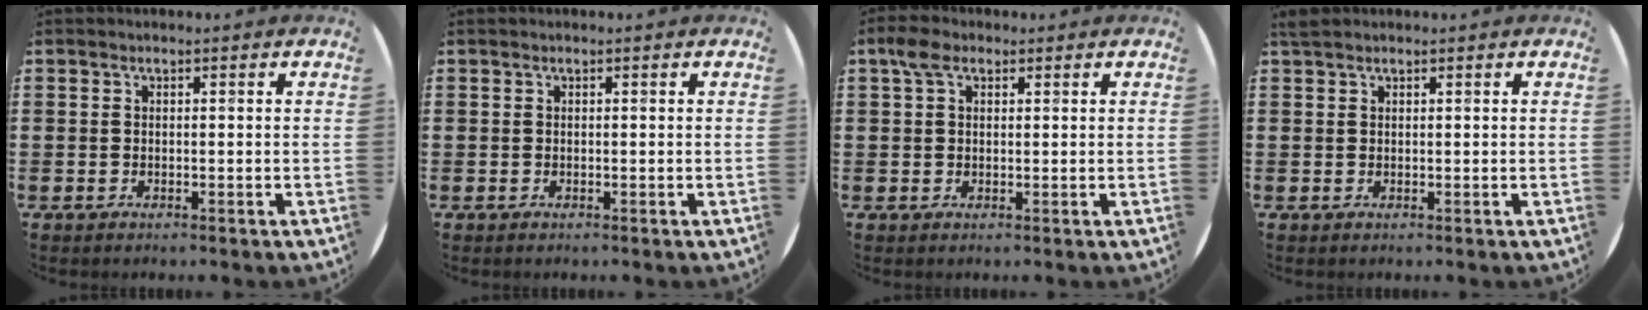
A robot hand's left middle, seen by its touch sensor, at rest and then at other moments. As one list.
[{"total": 0.0}, {"total": 3.0, "force": [1.8, 1.7, 1.6], "torque": [-0.028, 0.007, 0.031]}, {"total": 0.9, "force": [0.9, 0.2, 0.3], "torque": [-0.007, 0.003, 0.016]}]